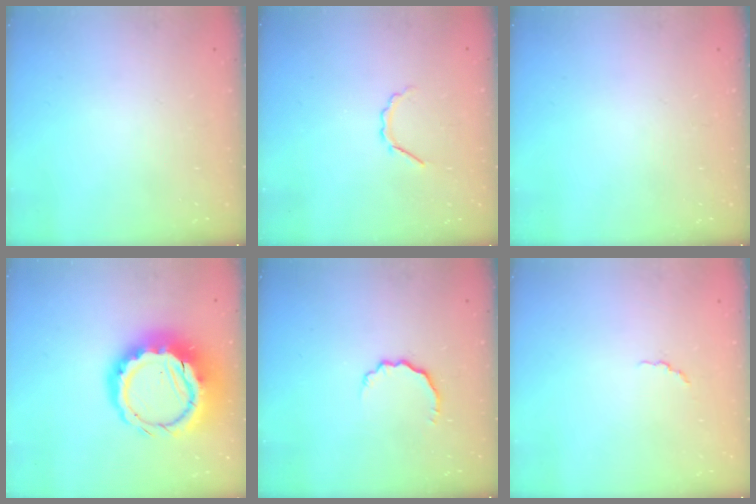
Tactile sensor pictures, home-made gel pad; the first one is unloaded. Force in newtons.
{"total": 2.9, "press": 2.7, "slide": 1.0}
{"total": 0.0}
{"total": 17.6, "press": 17.2, "slide": 3.5}
{"total": 4.1, "press": 3.9, "slide": 1.0}
{"total": 1.4, "press": 1.2, "slide": 0.6}